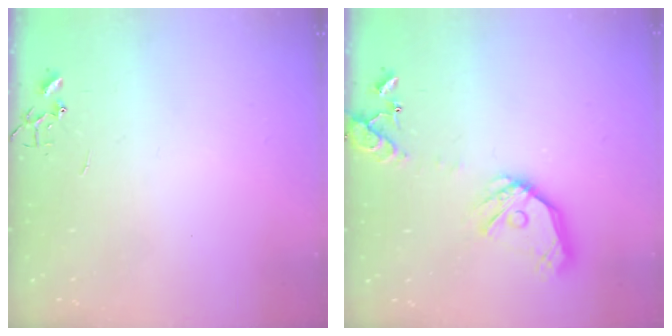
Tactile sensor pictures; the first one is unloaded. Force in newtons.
{"total": 16.8, "press": 16.6, "slide": 2.9}